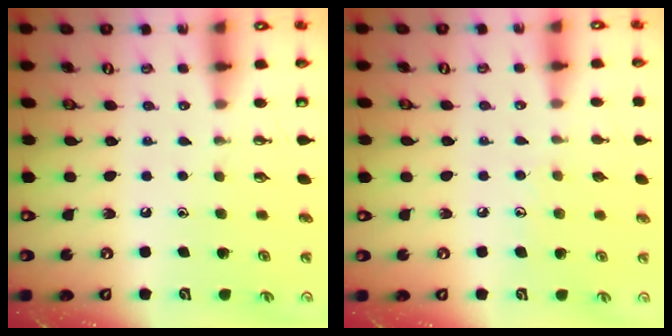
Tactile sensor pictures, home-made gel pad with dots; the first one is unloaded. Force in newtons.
{"total": 5.1, "press": 5.1, "slide": 0.5}